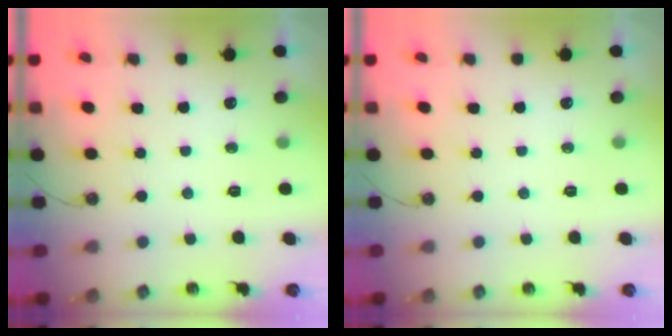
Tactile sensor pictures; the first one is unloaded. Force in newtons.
{"total": 0.0}